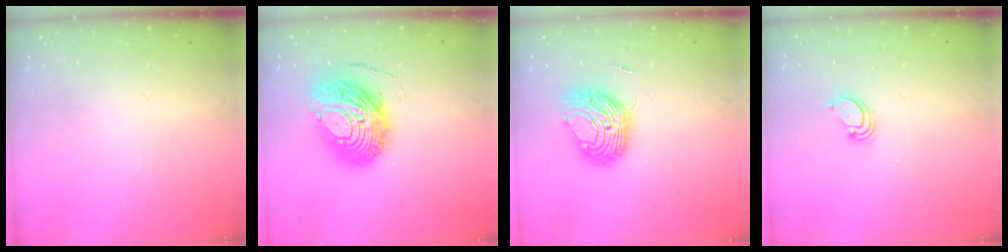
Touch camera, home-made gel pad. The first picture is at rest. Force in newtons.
{"total": 13.9, "press": 13.9, "slide": 1.4}
{"total": 9.3, "press": 9.3, "slide": 0.6}
{"total": 2.6, "press": 2.6, "slide": 0.1}